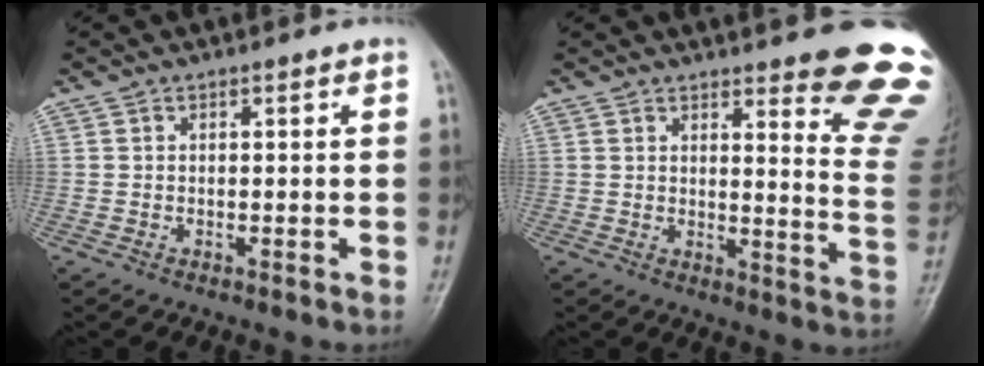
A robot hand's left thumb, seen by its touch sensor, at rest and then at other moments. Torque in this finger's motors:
{"motor_torque": [3.12, 1.74, 1.51, -1.26, 0.07]}